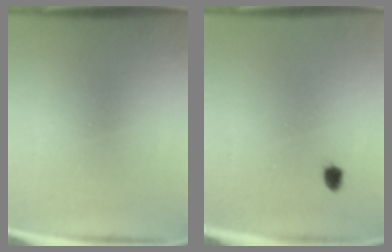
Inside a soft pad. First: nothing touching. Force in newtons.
{"total": 1.2}